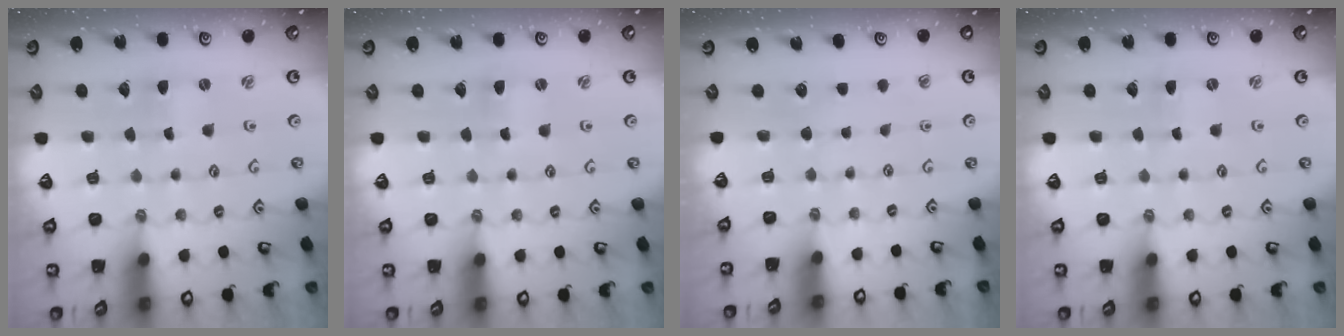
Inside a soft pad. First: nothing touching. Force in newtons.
{"total": 0.5, "press": 0.5, "slide": 0.2}
{"total": 0.0}
{"total": 0.0}